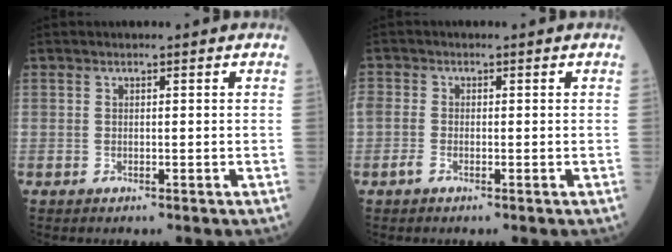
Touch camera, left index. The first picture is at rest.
{"total": 1.7, "force": [-0.9, 0.9, 1.0], "torque": [-0.026, 0.000, -0.020]}